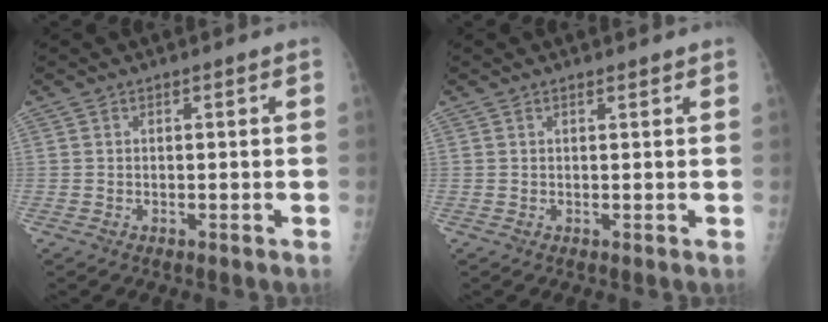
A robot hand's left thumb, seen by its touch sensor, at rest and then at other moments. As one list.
[{"total": 0.6, "force": [0.5, 0.1, 0.3], "torque": [-0.006, -0.003, 0.009]}]